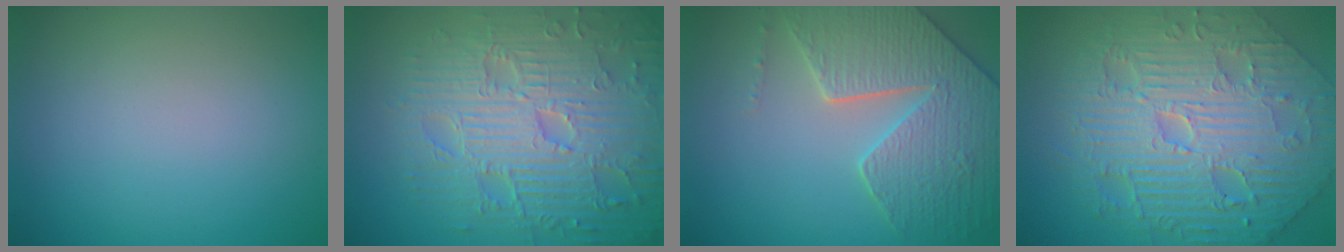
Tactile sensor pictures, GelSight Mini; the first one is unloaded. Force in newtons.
{"total": 9.4, "press": 6.6, "slide": 6.7}
{"total": 6.6, "press": 5.7, "slide": 3.4}
{"total": 9.9, "press": 7.4, "slide": 6.6}